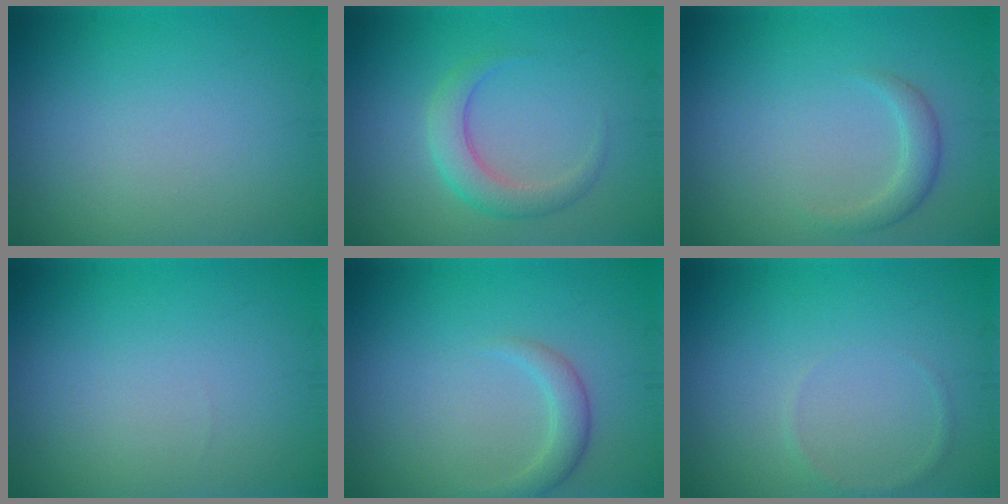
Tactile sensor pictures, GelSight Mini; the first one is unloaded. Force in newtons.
{"total": 2.8, "press": 2.8, "slide": 0.2}
{"total": 1.8, "press": 1.8, "slide": 0.1}
{"total": 0.0}
{"total": 2.0, "press": 2.0, "slide": 0.1}
{"total": 0.7, "press": 0.7, "slide": 0.0}